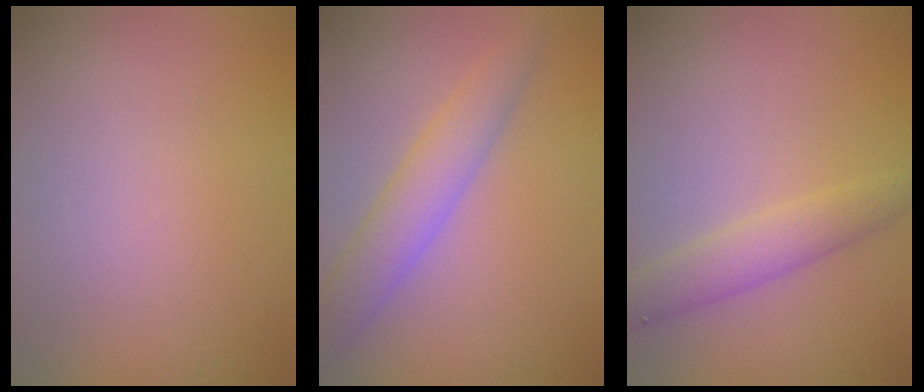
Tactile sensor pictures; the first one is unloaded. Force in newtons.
{"total": 3.5, "press": 3.5, "slide": 0.3}
{"total": 2.8, "press": 2.8, "slide": 0.2}